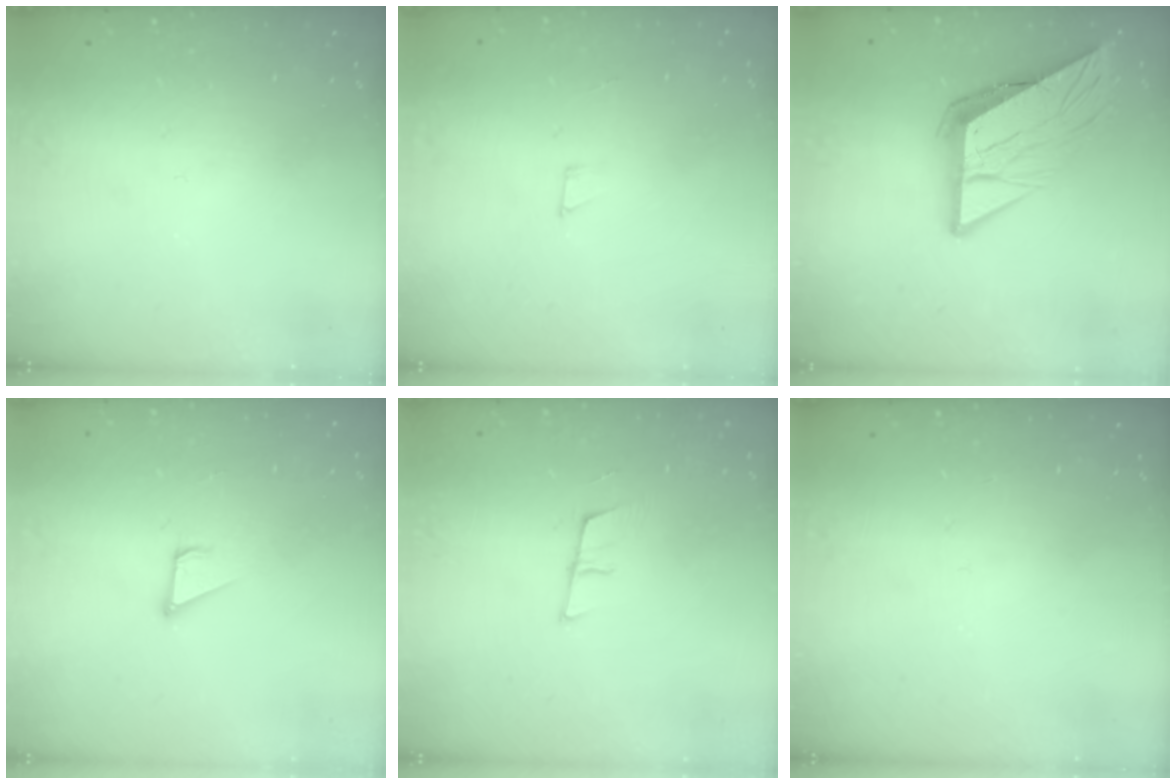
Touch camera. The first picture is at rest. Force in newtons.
{"total": 2.0, "press": 2.0, "slide": 0.0}
{"total": 12.2, "press": 12.2, "slide": 1.4}
{"total": 3.2, "press": 3.2, "slide": 0.1}
{"total": 6.0, "press": 5.4, "slide": 2.5}
{"total": 0.0}